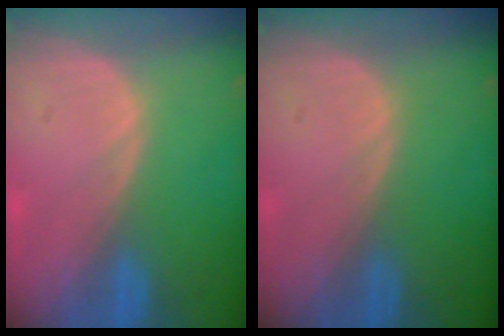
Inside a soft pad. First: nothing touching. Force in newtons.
{"total": 0.0}